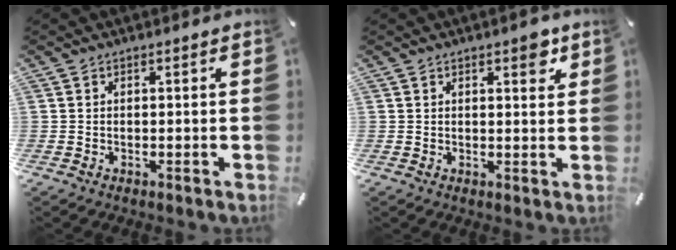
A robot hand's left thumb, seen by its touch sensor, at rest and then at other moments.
{"total": 3.8, "force": [2.3, 1.8, 2.5], "torque": [-0.023, -0.009, 0.032]}